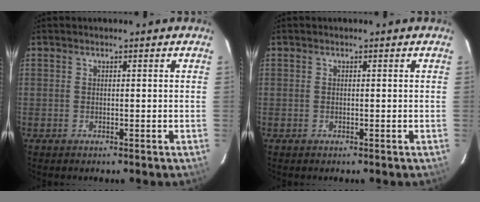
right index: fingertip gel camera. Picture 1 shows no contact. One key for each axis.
{"total": 0.0}